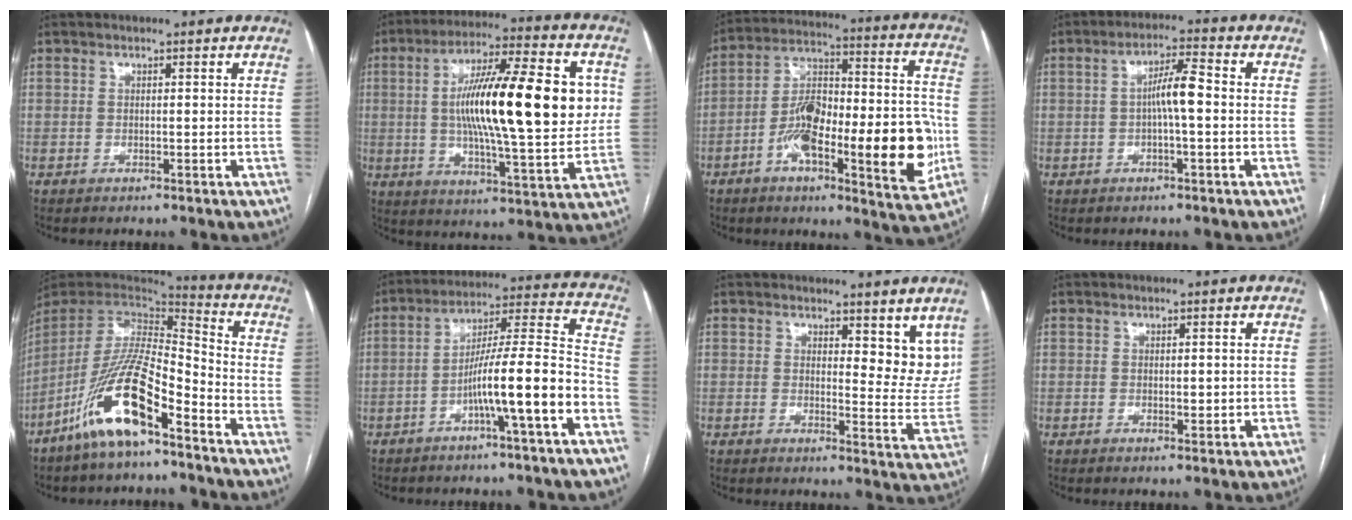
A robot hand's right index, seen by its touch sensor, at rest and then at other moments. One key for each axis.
{"total": 22.4, "fx": 2.8, "fy": 3.7, "fz": 21.9, "tx": -0.354, "ty": 0.020, "tz": 0.037}
{"total": 21.9, "fx": -5.8, "fy": 5.5, "fz": 20.4, "tx": -0.290, "ty": 0.025, "tz": -0.082}
{"total": 5.2, "fx": -0.3, "fy": 0.5, "fz": 5.2, "tx": -0.093, "ty": 0.013, "tz": -0.006}
{"total": 16.4, "fx": -10.0, "fy": 3.0, "fz": 12.6, "tx": -0.263, "ty": -0.015, "tz": -0.188}
{"total": 13.0, "fx": -5.4, "fy": -0.3, "fz": 11.8, "tx": -0.193, "ty": 0.021, "tz": -0.089}
{"total": 7.8, "fx": 5.9, "fy": 2.9, "fz": 4.2, "tx": -0.035, "ty": -0.025, "tz": 0.064}
{"total": 1.3, "fx": 0.0, "fy": 0.7, "fz": 1.1, "tx": -0.015, "ty": -0.003, "tz": 0.002}